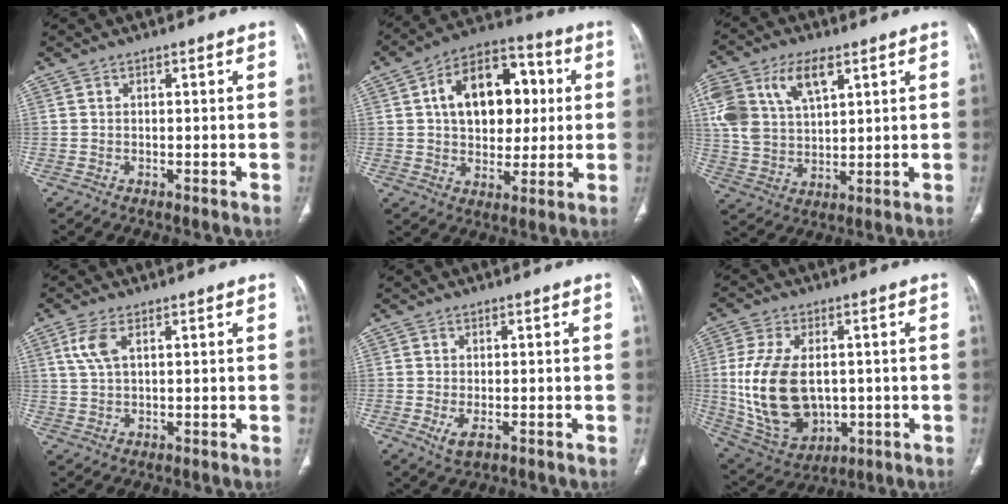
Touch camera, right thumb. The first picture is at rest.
{"total": 17.9, "force": [3.4, 11.7, 13.1], "torque": [-0.164, 0.019, 0.053]}
{"total": 15.3, "force": [6.6, 8.7, 10.7], "torque": [-0.217, -0.005, 0.131]}
{"total": 4.5, "force": [1.8, 2.0, 3.7], "torque": [-0.092, 0.005, 0.041]}
{"total": 3.0, "force": [-1.2, 1.4, 2.5], "torque": [-0.051, -0.007, -0.017]}
{"total": 17.9, "force": [-0.1, 11.4, 13.8], "torque": [-0.263, -0.012, 0.023]}